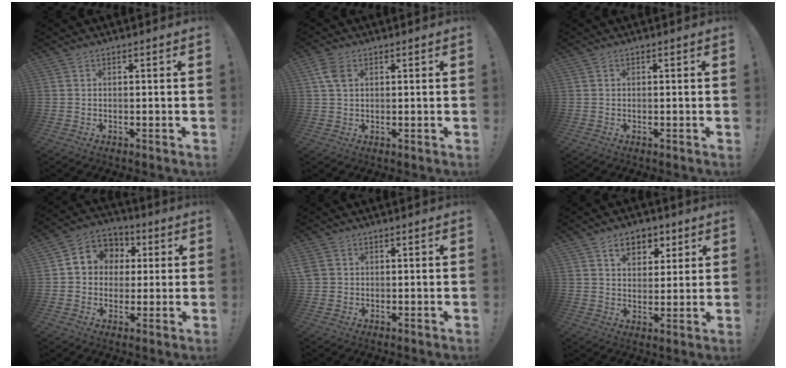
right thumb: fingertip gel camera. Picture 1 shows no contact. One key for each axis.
{"total": 4.9, "fx": 1.8, "fy": 3.0, "fz": 3.4, "tx": -0.060, "ty": -0.003, "tz": 0.031}
{"total": 0.0}
{"total": 8.5, "fx": 1.0, "fy": 8.0, "fz": 2.8, "tx": -0.036, "ty": -0.001, "tz": 0.025}
{"total": 2.8, "fx": 0.8, "fy": 2.5, "fz": 0.9, "tx": -0.019, "ty": 0.004, "tz": 0.020}
{"total": 8.5, "fx": 4.3, "fy": 6.1, "fz": 4.0, "tx": -0.048, "ty": -0.017, "tz": 0.079}